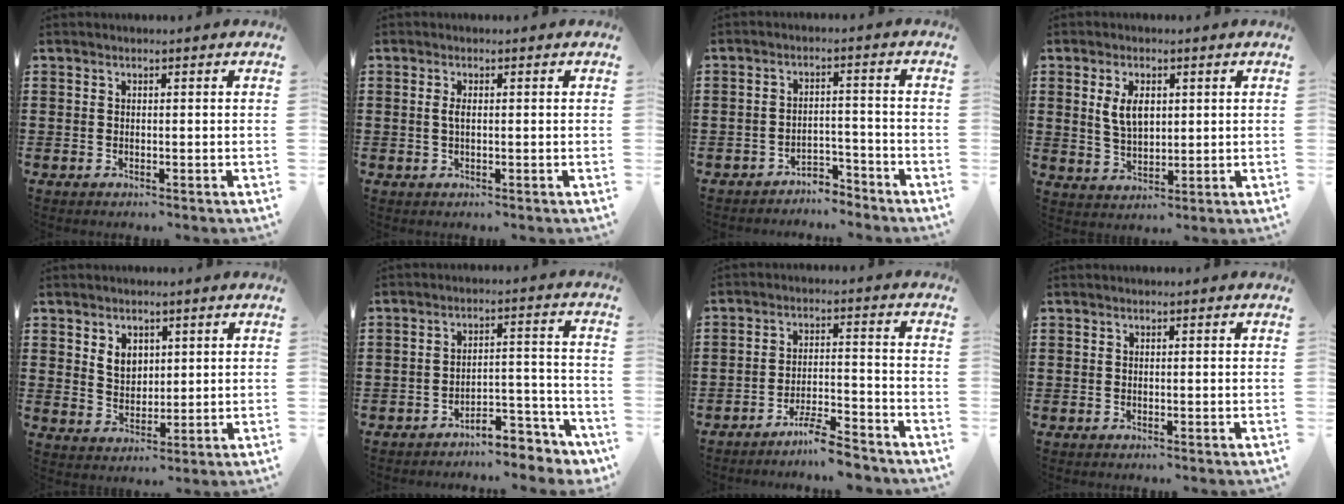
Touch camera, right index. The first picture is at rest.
{"total": 1.6, "force": [0.0, 0.5, 1.5], "torque": [-0.037, 0.000, -0.004]}
{"total": 3.7, "force": [-3.6, 0.4, 0.4], "torque": [-0.012, 0.004, -0.074]}
{"total": 5.0, "force": [1.3, 2.8, 3.9], "torque": [-0.078, 0.007, 0.021]}
{"total": 4.0, "force": [1.8, 2.9, 2.0], "torque": [-0.049, 0.011, 0.032]}
{"total": 5.5, "force": [-5.2, 1.1, 1.4], "torque": [-0.023, 0.013, -0.103]}
{"total": 5.8, "force": [-5.1, 0.3, 2.7], "torque": [-0.052, -0.001, -0.096]}
{"total": 0.0}